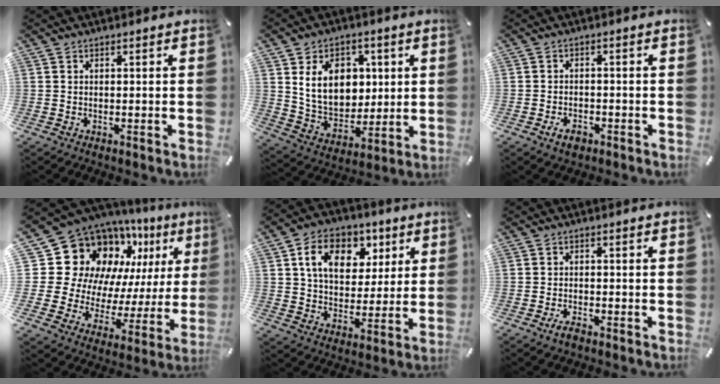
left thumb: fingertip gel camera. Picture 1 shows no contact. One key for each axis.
{"total": 13.9, "fx": 3.7, "fy": 10.9, "fz": 7.9, "tx": -0.141, "ty": -0.004, "tz": 0.071}
{"total": 3.3, "fx": -2.0, "fy": 2.0, "fz": 1.8, "tx": -0.038, "ty": 0.007, "tz": -0.038}
{"total": 17.9, "fx": 11.4, "fy": 12.1, "fz": 6.5, "tx": -0.109, "ty": -0.115, "tz": 0.229}
{"total": 12.6, "fx": 5.4, "fy": 9.5, "fz": 6.3, "tx": -0.102, "ty": -0.010, "tz": 0.097}
{"total": 2.3, "fx": -1.8, "fy": 0.8, "fz": 1.3, "tx": -0.029, "ty": 0.005, "tz": -0.035}